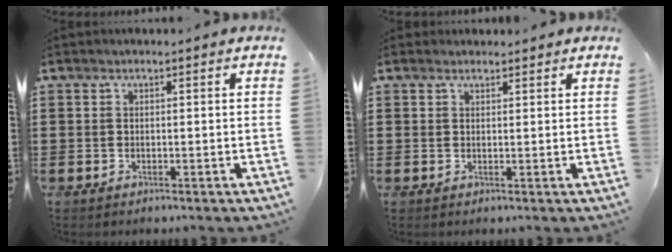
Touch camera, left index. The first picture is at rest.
{"total": 1.1, "force": [1.1, 0.4, 0.1], "torque": [-0.004, 0.002, 0.021]}